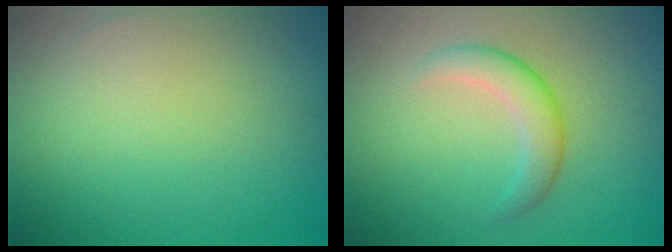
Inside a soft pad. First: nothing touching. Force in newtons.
{"total": 2.8, "press": 2.8, "slide": 0.1}